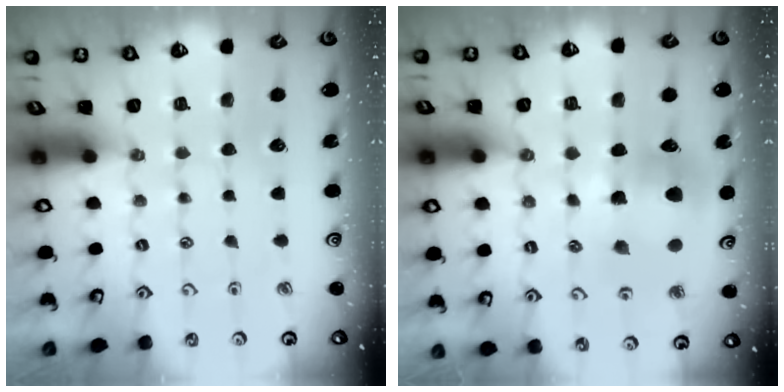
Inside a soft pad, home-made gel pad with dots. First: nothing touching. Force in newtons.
{"total": 9.2, "press": 9.1, "slide": 1.0}